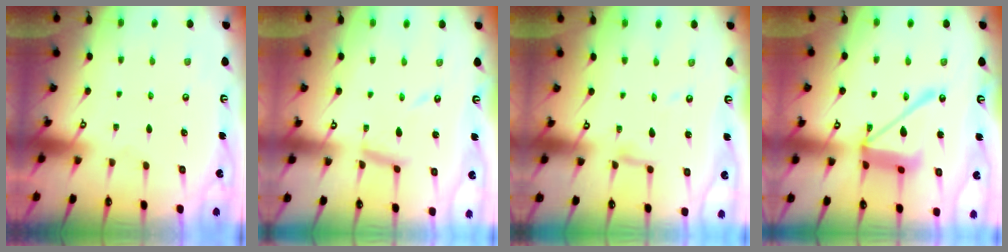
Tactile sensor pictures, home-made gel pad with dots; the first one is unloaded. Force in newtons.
{"total": 9.8, "press": 9.7, "slide": 0.9}
{"total": 6.5, "press": 6.5, "slide": 0.6}
{"total": 15.9, "press": 15.8, "slide": 1.4}